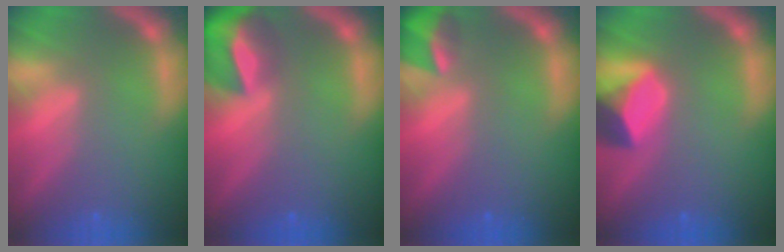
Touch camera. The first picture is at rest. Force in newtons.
{"total": 7.4}
{"total": 3.4}
{"total": 5.4}